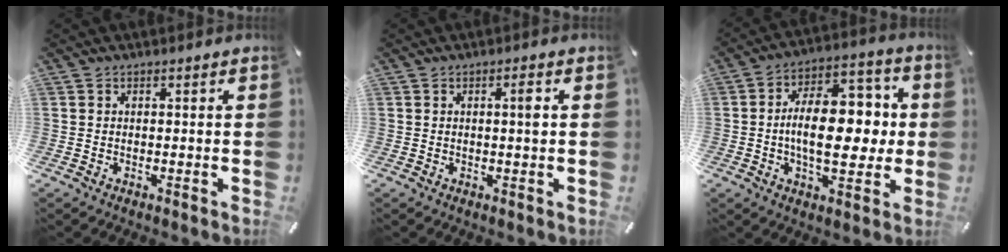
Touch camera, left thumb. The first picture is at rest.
{"total": 2.3, "force": [0.2, 0.2, 2.3], "torque": [-0.037, -0.002, 0.000]}
{"total": 16.8, "force": [-0.2, 9.7, 13.6], "torque": [-0.203, 0.008, -0.003]}